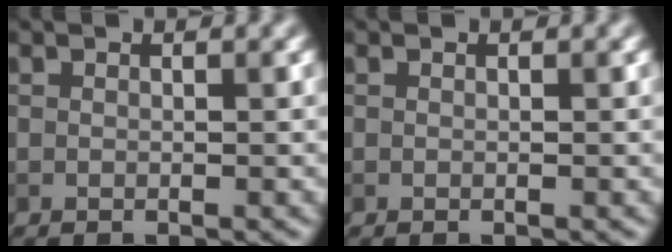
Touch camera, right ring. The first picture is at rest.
{"total": 0.0}